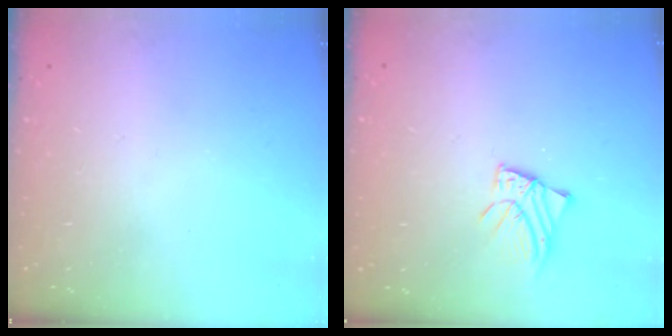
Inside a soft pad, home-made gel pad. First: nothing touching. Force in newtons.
{"total": 2.9, "press": 2.9, "slide": 0.2}